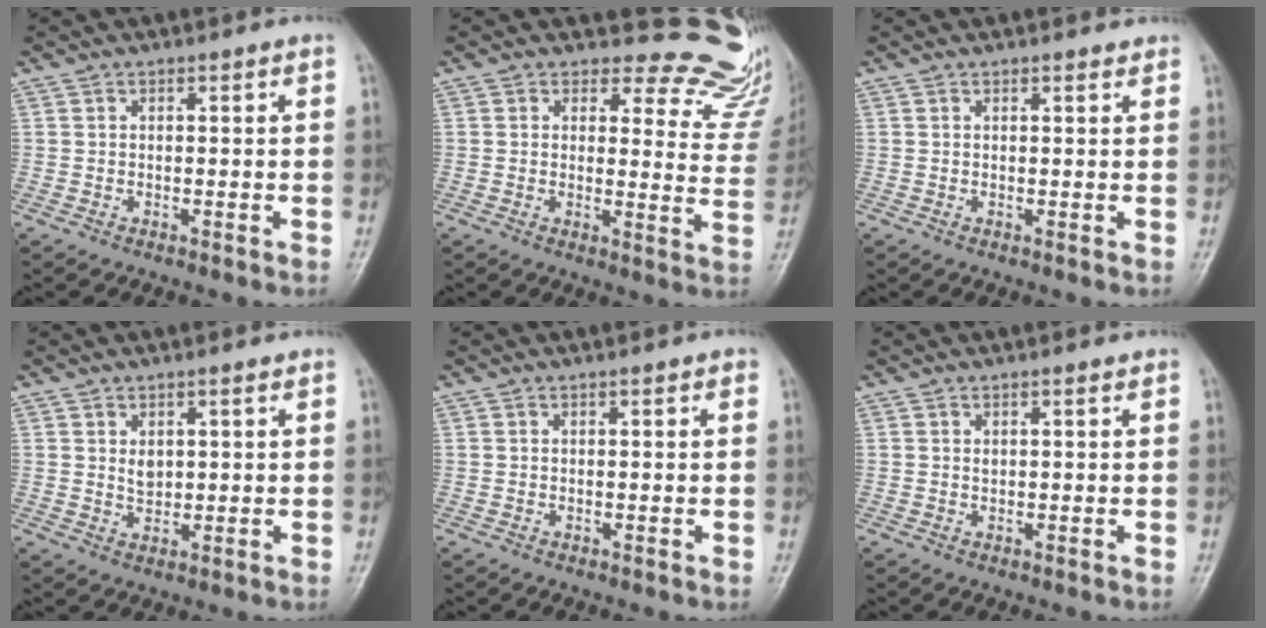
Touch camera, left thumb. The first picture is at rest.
{"total": 14.6, "force": [13.6, 5.2, 0.6], "torque": [0.055, -0.135, 0.118]}
{"total": 0.9, "force": [0.7, 0.4, 0.2], "torque": [0.001, -0.004, 0.010]}
{"total": 2.5, "force": [0.9, 1.7, 1.6], "torque": [-0.014, -0.010, 0.022]}
{"total": 0.7, "force": [0.5, 0.3, 0.5], "torque": [-0.007, 0.000, 0.003]}
{"total": 0.8, "force": [0.5, 0.4, 0.4], "torque": [0.000, -0.002, 0.010]}